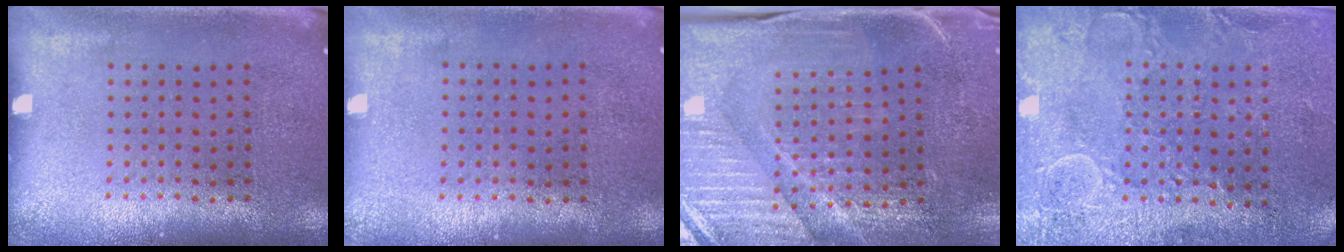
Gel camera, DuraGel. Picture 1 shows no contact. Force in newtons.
{"total": 0.0}
{"total": 3.8, "press": 3.8, "slide": 0.5}
{"total": 2.7, "press": 2.5, "slide": 0.9}